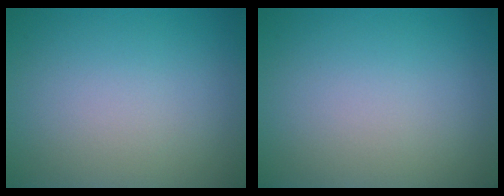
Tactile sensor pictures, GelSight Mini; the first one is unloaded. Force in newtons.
{"total": 0.0}